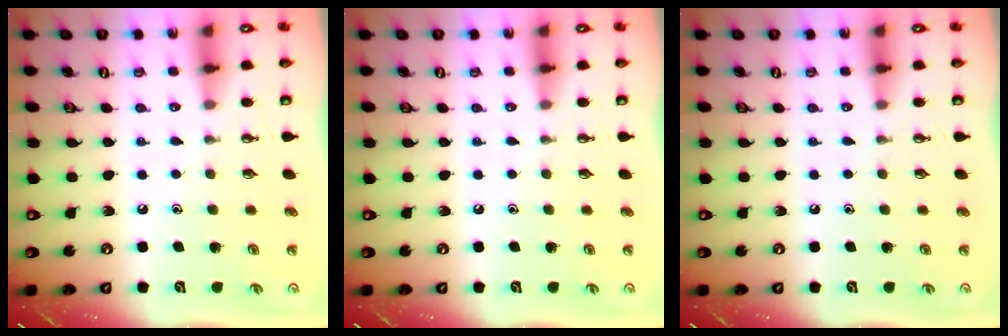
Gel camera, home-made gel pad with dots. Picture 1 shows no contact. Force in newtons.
{"total": 0.0}
{"total": 0.0}